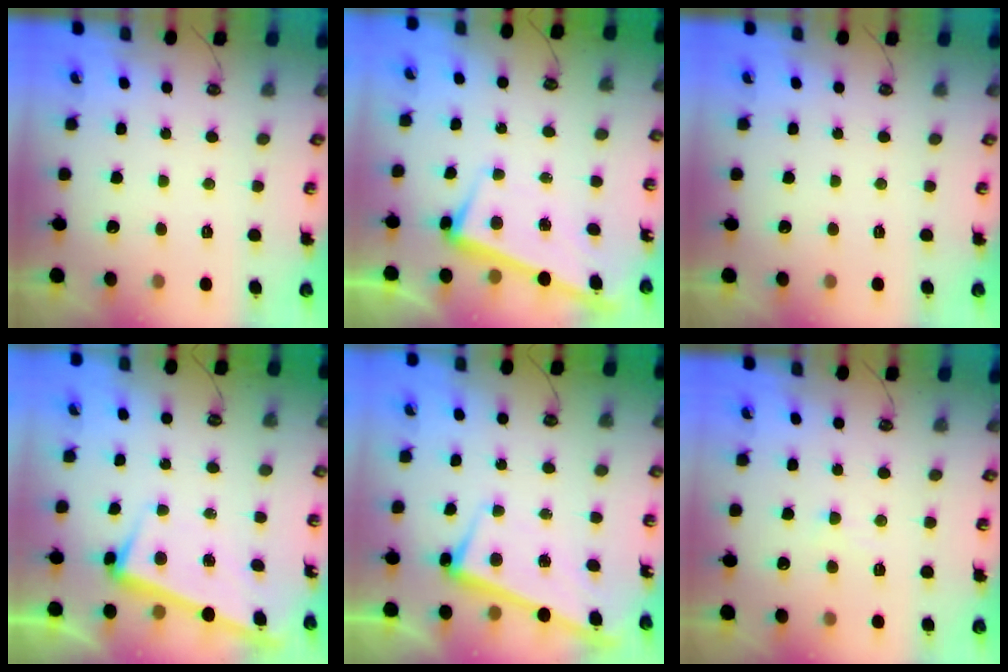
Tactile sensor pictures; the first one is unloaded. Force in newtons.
{"total": 2.6, "press": 2.4, "slide": 0.9}
{"total": 0.0}
{"total": 3.5, "press": 3.3, "slide": 1.1}
{"total": 2.7, "press": 2.6, "slide": 0.4}
{"total": 3.5, "press": 3.5, "slide": 0.5}